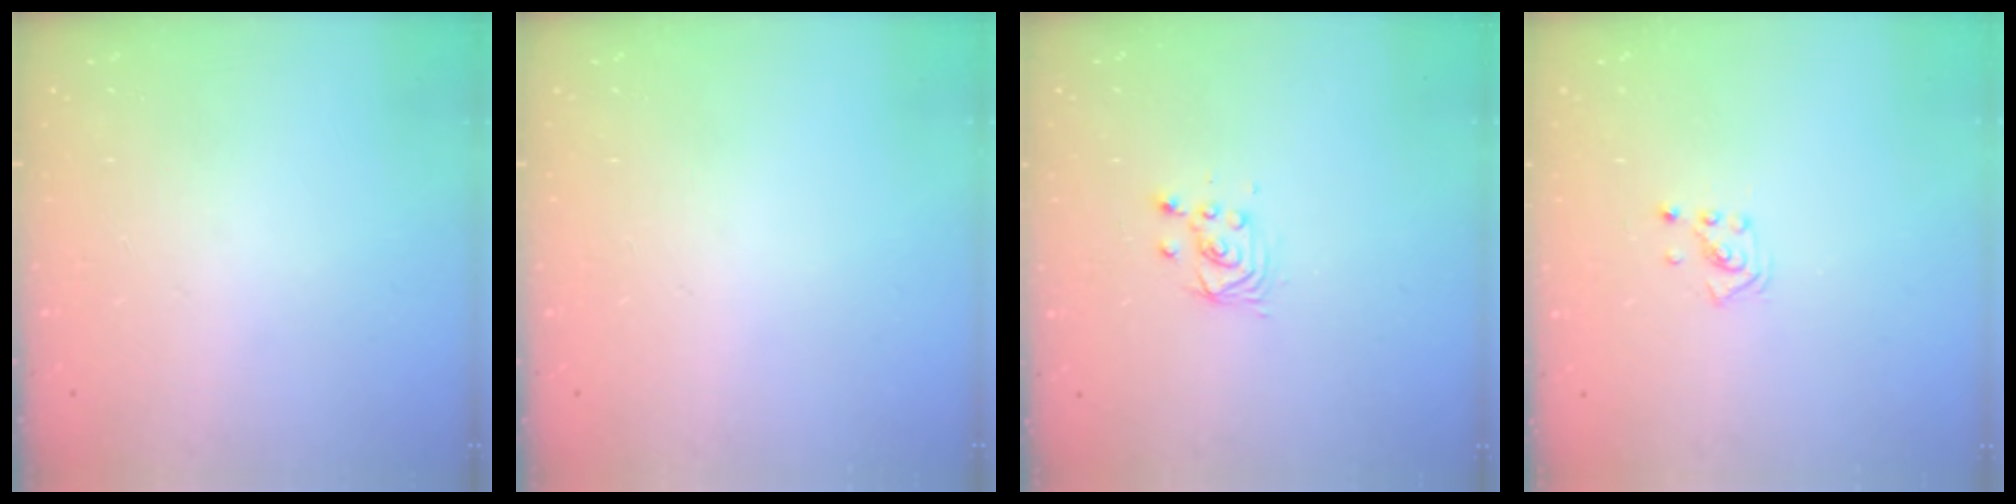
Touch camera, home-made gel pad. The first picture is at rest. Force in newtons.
{"total": 0.0}
{"total": 2.9, "press": 2.9, "slide": 0.1}
{"total": 1.9, "press": 1.9, "slide": 0.1}